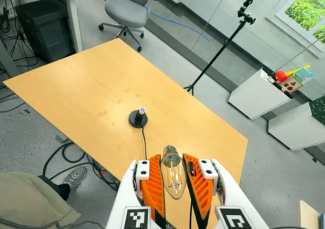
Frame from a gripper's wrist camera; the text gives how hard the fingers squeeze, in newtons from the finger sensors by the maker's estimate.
{"total": 17.3, "left": 18.3, "right": 16.4}